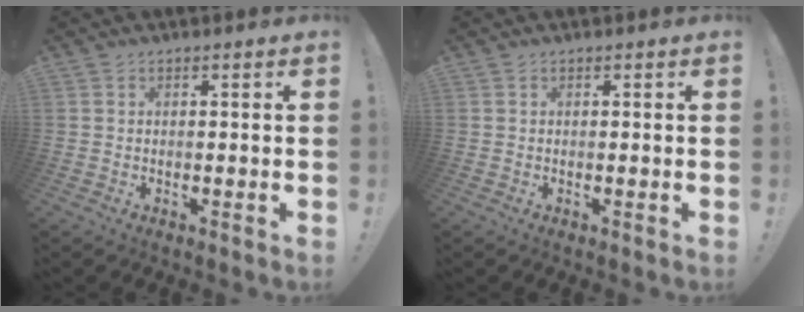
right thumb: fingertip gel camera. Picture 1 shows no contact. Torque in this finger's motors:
{"motor_torque": [0.00, 0.00, 0.00, 0.00, 0.00]}